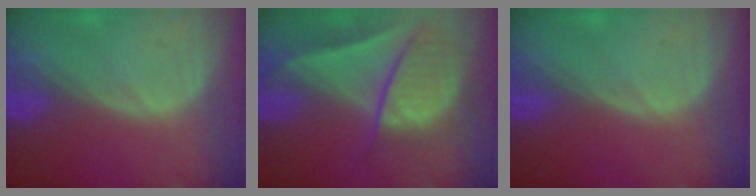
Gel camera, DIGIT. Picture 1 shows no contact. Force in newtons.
{"total": 9.4, "press": 8.1, "slide": 4.8}
{"total": 0.0}